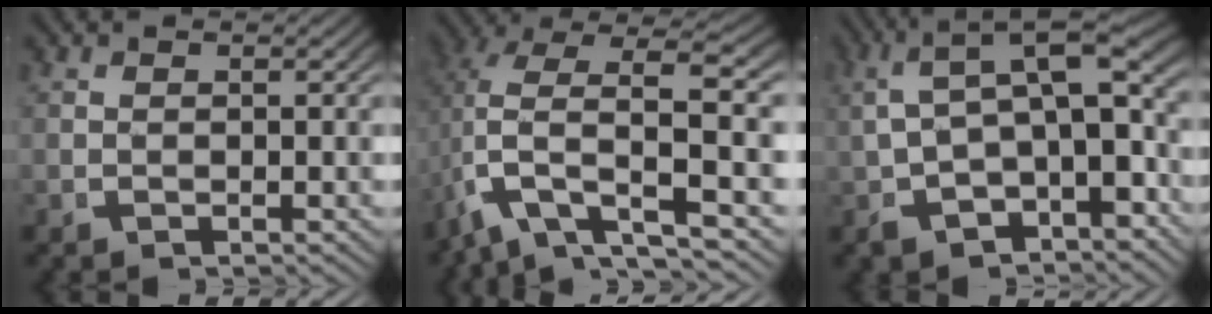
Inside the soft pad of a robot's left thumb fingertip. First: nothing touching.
{"total": 7.5, "force": [-0.8, 4.2, 6.2], "torque": [-0.131, -0.026, 0.008]}
{"total": 9.9, "force": [1.4, 5.6, 8.0], "torque": [-0.119, 0.014, 0.018]}